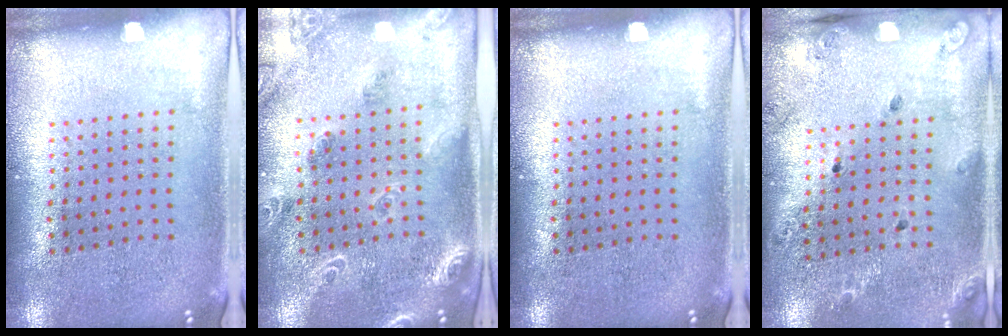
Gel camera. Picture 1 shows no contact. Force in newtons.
{"total": 1.8, "press": 1.7, "slide": 0.4}
{"total": 0.0}
{"total": 1.2, "press": 1.1, "slide": 0.5}